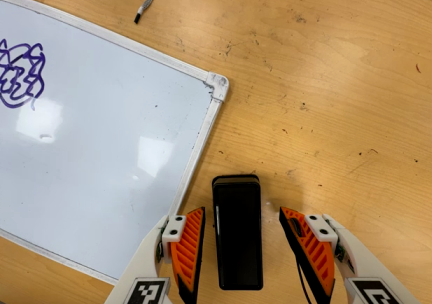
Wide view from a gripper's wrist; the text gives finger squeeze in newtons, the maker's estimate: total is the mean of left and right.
{"total": 0.0}